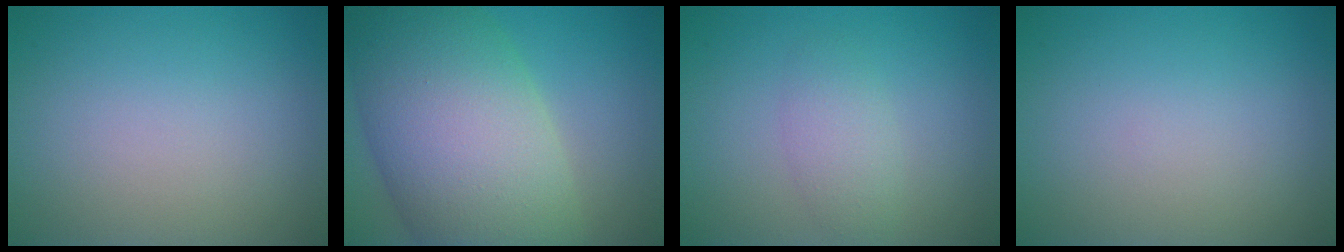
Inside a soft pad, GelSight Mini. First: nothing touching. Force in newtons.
{"total": 14.4, "press": 14.4, "slide": 0.6}
{"total": 1.5, "press": 1.5, "slide": 0.0}
{"total": 0.0}